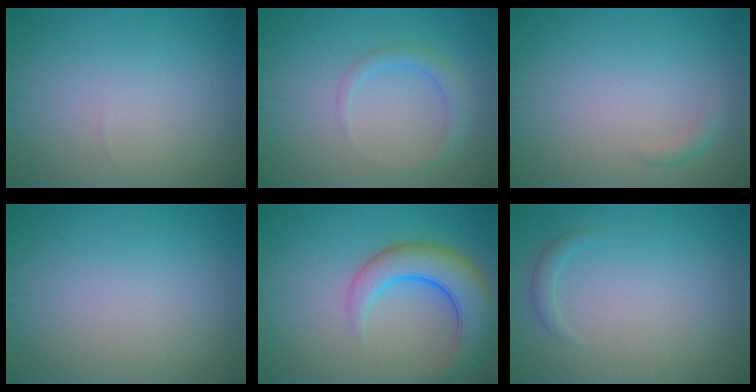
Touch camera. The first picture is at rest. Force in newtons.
{"total": 1.9, "press": 1.9, "slide": 0.1}
{"total": 0.9, "press": 0.9, "slide": 0.0}
{"total": 0.0}
{"total": 6.5, "press": 6.5, "slide": 0.5}
{"total": 0.9, "press": 0.9, "slide": 0.0}